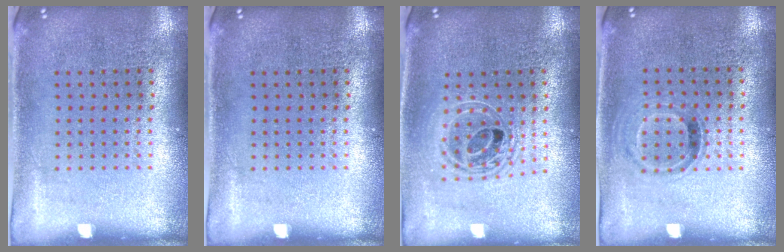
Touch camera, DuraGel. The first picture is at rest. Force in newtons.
{"total": 0.0}
{"total": 1.6, "press": 1.3, "slide": 0.9}
{"total": 0.8, "press": 0.7, "slide": 0.4}